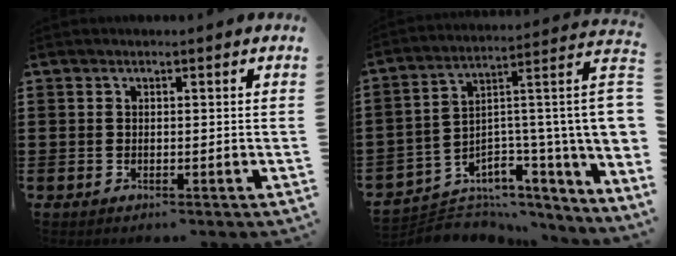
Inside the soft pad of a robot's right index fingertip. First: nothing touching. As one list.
[{"total": 6.5, "force": [-0.3, 2.9, 5.9], "torque": [-0.113, -0.023, -0.005]}]